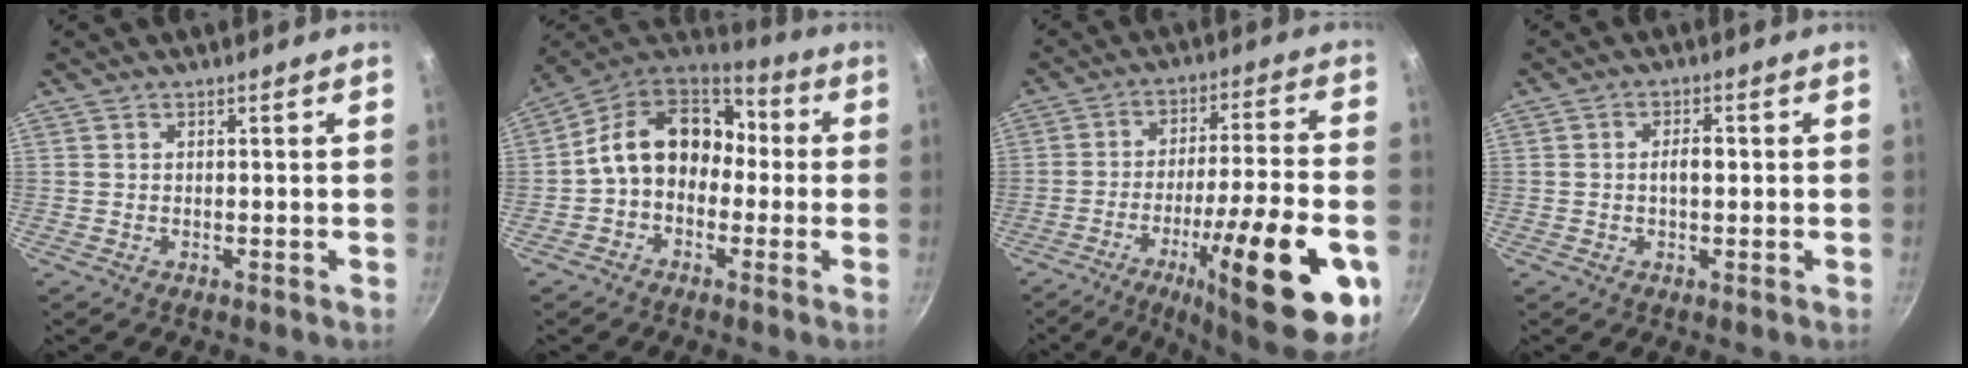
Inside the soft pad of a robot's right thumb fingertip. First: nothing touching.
{"total": 15.5, "force": [0.2, 11.8, 10.0], "torque": [-0.123, 0.050, -0.019]}
{"total": 25.8, "force": [-9.7, 6.0, 23.1], "torque": [-0.312, 0.031, -0.141]}
{"total": 3.2, "force": [0.0, 1.7, 2.8], "torque": [-0.038, 0.011, -0.002]}